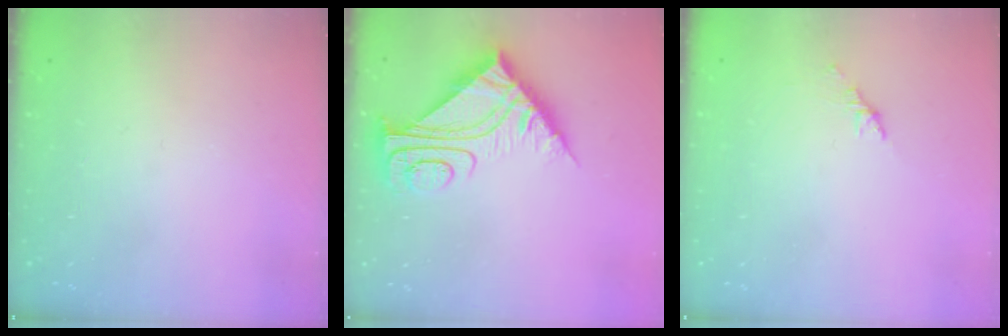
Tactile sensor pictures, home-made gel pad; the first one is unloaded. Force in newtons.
{"total": 10.7, "press": 10.7, "slide": 1.0}
{"total": 1.1, "press": 1.0, "slide": 0.5}